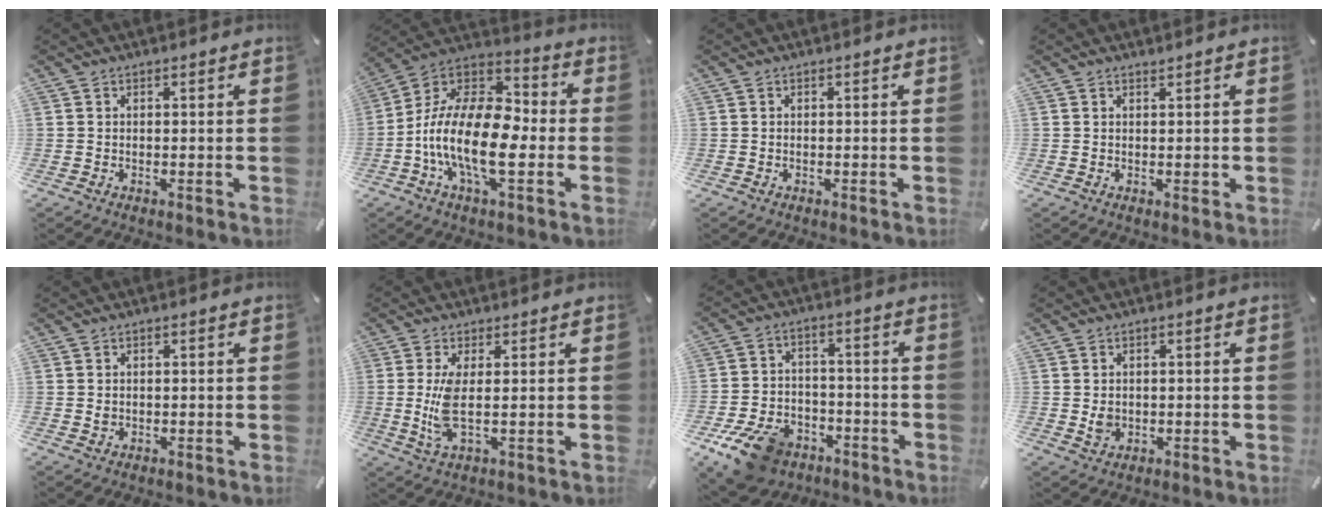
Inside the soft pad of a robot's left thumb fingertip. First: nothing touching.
{"total": 17.8, "force": [-6.1, 8.3, 14.6], "torque": [-0.309, 0.005, -0.105]}
{"total": 0.0}
{"total": 0.8, "force": [0.3, 0.4, 0.6], "torque": [-0.004, -0.005, 0.004]}
{"total": 0.9, "force": [0.1, 0.8, 0.4], "torque": [-0.001, -0.001, -0.001]}
{"total": 7.0, "force": [0.3, 1.7, 6.8], "torque": [-0.149, -0.020, 0.004]}
{"total": 12.6, "force": [-7.8, 8.0, 5.9], "torque": [-0.113, 0.058, -0.140]}
{"total": 2.7, "force": [0.0, 2.4, 1.3], "torque": [-0.009, -0.003, -0.002]}